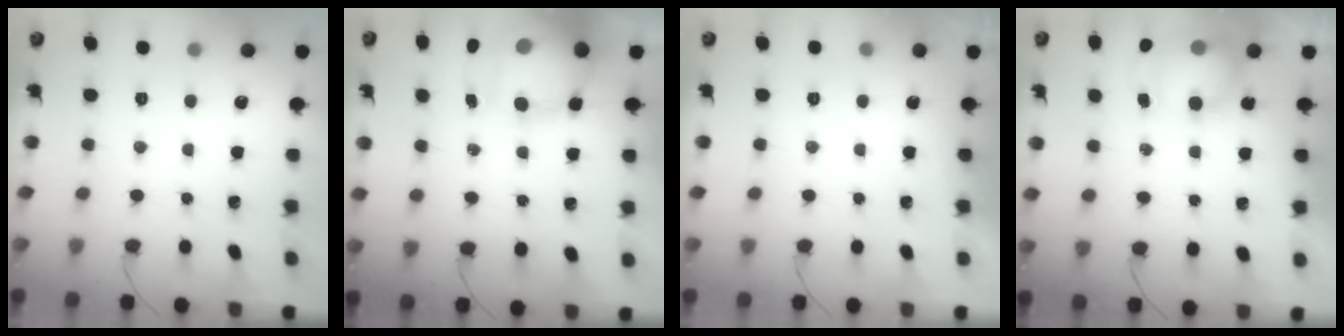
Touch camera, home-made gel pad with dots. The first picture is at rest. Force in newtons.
{"total": 13.9, "press": 13.4, "slide": 3.4}
{"total": 0.0}
{"total": 8.8, "press": 8.2, "slide": 3.3}